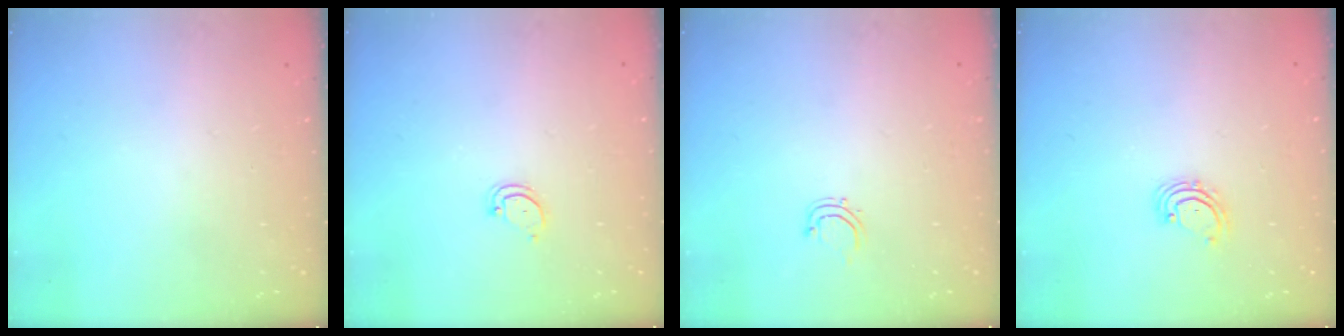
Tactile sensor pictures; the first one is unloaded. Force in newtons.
{"total": 2.8, "press": 2.8, "slide": 0.2}
{"total": 2.8, "press": 2.8, "slide": 0.5}
{"total": 2.8, "press": 2.8, "slide": 0.2}